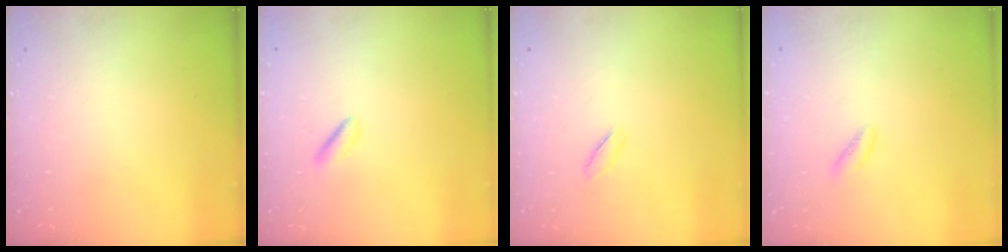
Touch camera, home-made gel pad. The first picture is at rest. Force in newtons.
{"total": 2.4, "press": 2.3, "slide": 0.6}
{"total": 2.1, "press": 2.0, "slide": 0.7}
{"total": 1.1, "press": 0.9, "slide": 0.6}